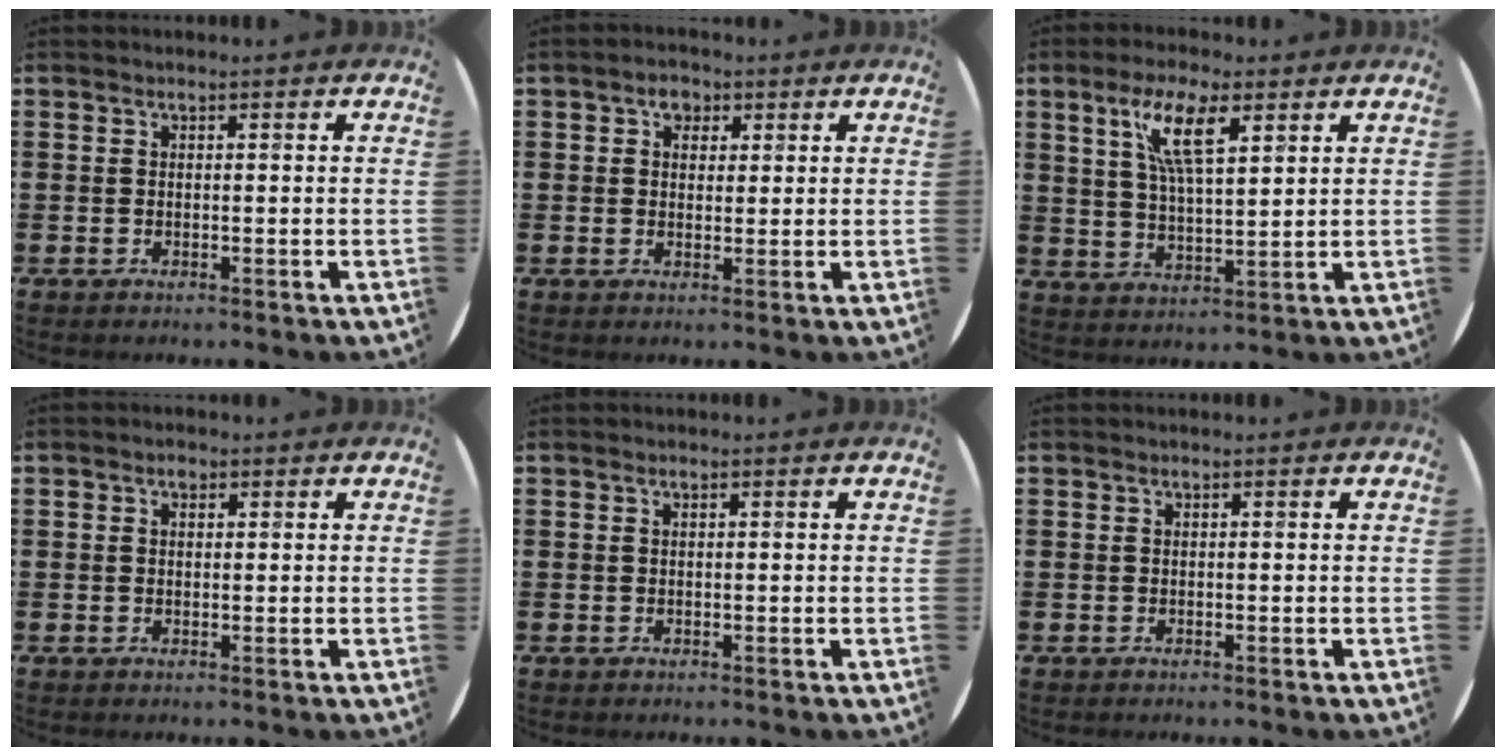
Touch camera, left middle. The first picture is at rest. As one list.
[{"total": 2.7, "force": [1.6, 1.9, 1.2], "torque": [-0.002, -0.001, 0.023]}, {"total": 8.6, "force": [5.1, 2.4, 6.5], "torque": [-0.135, 0.000, 0.086]}, {"total": 1.2, "force": [0.7, 0.8, 0.6], "torque": [-0.005, 0.003, 0.011]}, {"total": 0.0}, {"total": 0.0}]